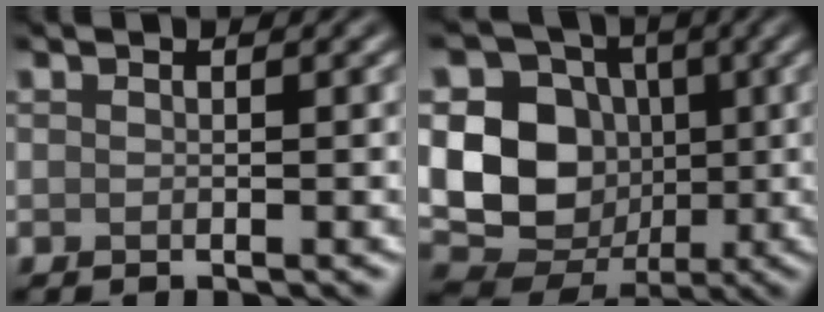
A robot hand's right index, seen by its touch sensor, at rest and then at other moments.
{"total": 8.7, "force": [-0.2, 7.3, 4.7], "torque": [-0.089, -0.009, -0.009]}